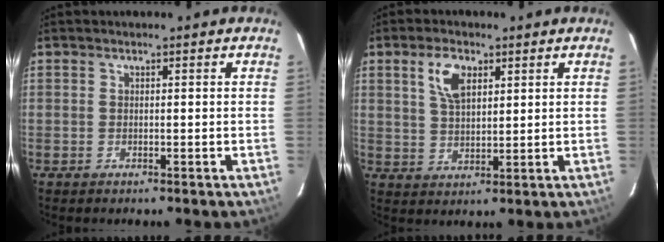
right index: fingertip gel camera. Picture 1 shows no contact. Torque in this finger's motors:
{"motor_torque": [0.13, 0.08, 0.13, 0.08]}